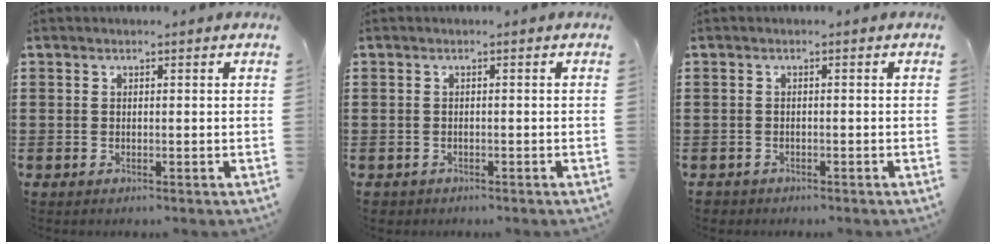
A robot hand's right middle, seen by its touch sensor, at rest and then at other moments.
{"total": 0.6, "force": [-0.6, 0.3, -0.1], "torque": [-0.001, 0.000, -0.012]}
{"total": 0.8, "force": [-0.8, 0.4, -0.1], "torque": [-0.002, 0.000, -0.017]}